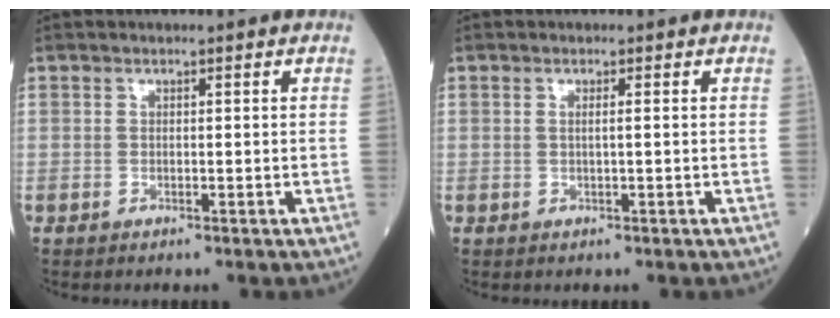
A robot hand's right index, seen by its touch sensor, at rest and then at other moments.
{"total": 0.8, "force": [0.1, -0.1, 0.8], "torque": [-0.018, 0.001, 0.000]}